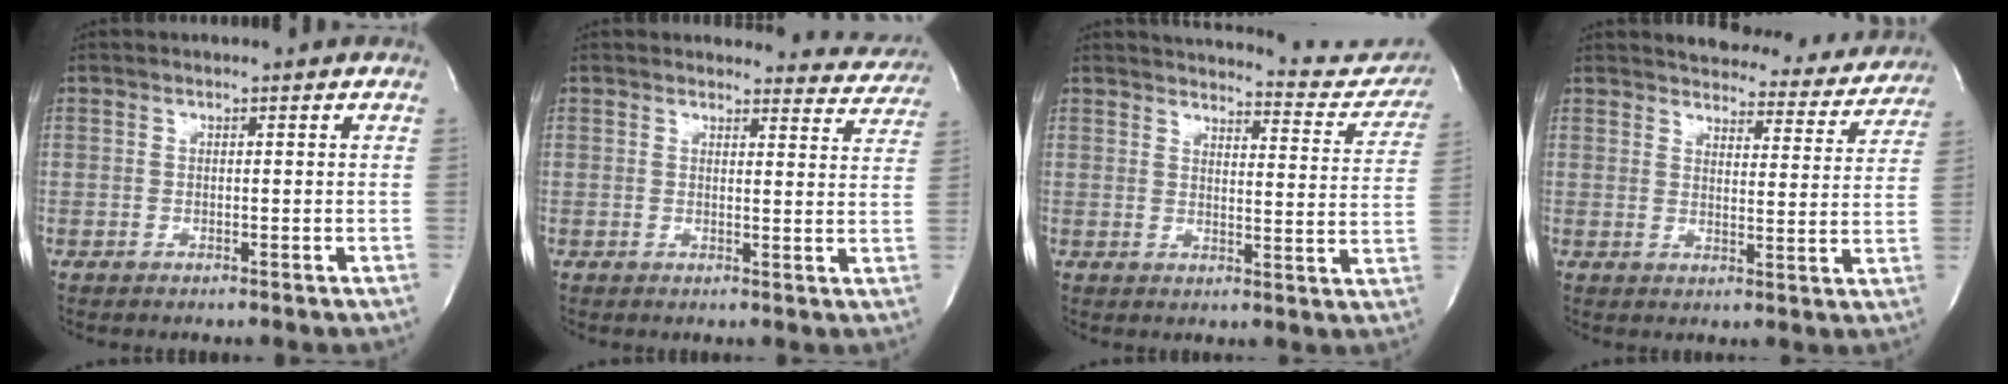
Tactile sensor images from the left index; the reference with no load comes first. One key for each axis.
{"total": 7.3, "fx": 7.2, "fy": 1.5, "fz": -0.7, "tx": 0.034, "ty": -0.033, "tz": 0.054}
{"total": 17.8, "fx": 17.0, "fy": 3.8, "fz": 3.6, "tx": -0.019, "ty": -0.059, "tz": 0.177}
{"total": 17.0, "fx": 16.0, "fy": 4.6, "fz": 3.6, "tx": -0.021, "ty": -0.031, "tz": 0.178}